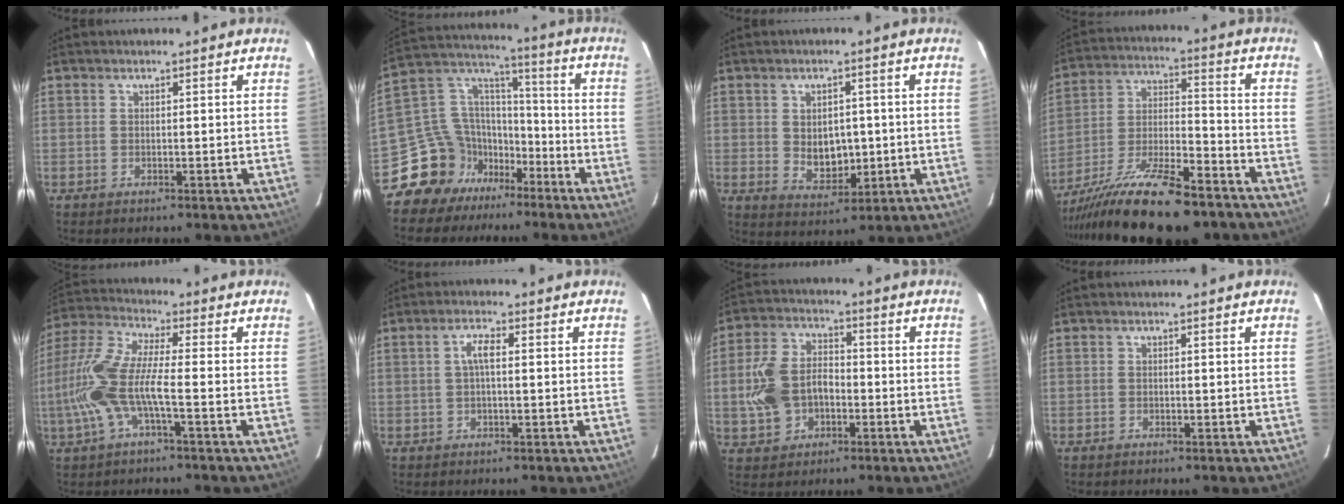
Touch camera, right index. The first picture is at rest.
{"total": 14.1, "force": [-9.8, 9.7, 2.7], "torque": [-0.071, 0.068, -0.164]}
{"total": 6.6, "force": [-0.1, 4.8, 4.6], "torque": [-0.076, -0.004, 0.013]}
{"total": 23.1, "force": [-17.3, 6.3, 14.0], "torque": [-0.269, -0.036, -0.281]}
{"total": 12.5, "force": [-3.4, 2.3, 11.8], "torque": [-0.254, 0.000, -0.069]}
{"total": 2.7, "force": [0.1, 0.7, 2.6], "torque": [-0.053, 0.009, 0.001]}
{"total": 10.6, "force": [-2.5, 7.8, 6.8], "torque": [-0.156, 0.018, -0.038]}
{"total": 0.6, "force": [-0.5, 0.3, 0.0], "torque": [-0.003, 0.002, -0.012]}